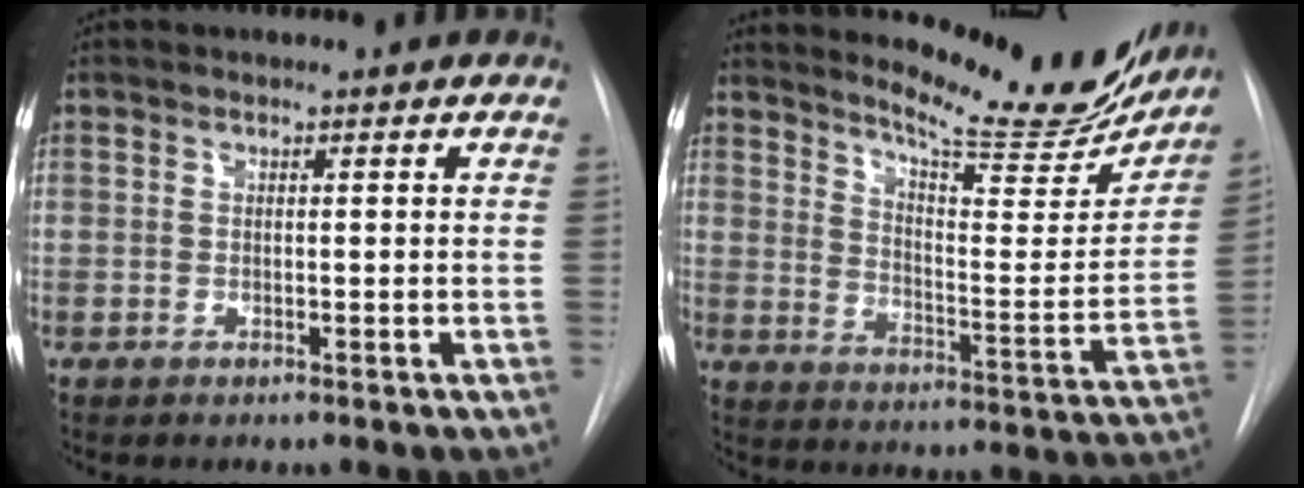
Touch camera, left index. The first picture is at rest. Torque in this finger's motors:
{"motor_torque": [0.94, -1.20, 0.20, 0.07]}